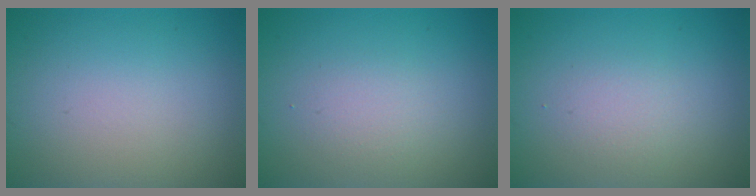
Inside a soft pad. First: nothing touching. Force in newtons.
{"total": 1.6, "press": 1.6, "slide": 0.1}
{"total": 1.5, "press": 1.5, "slide": 0.1}